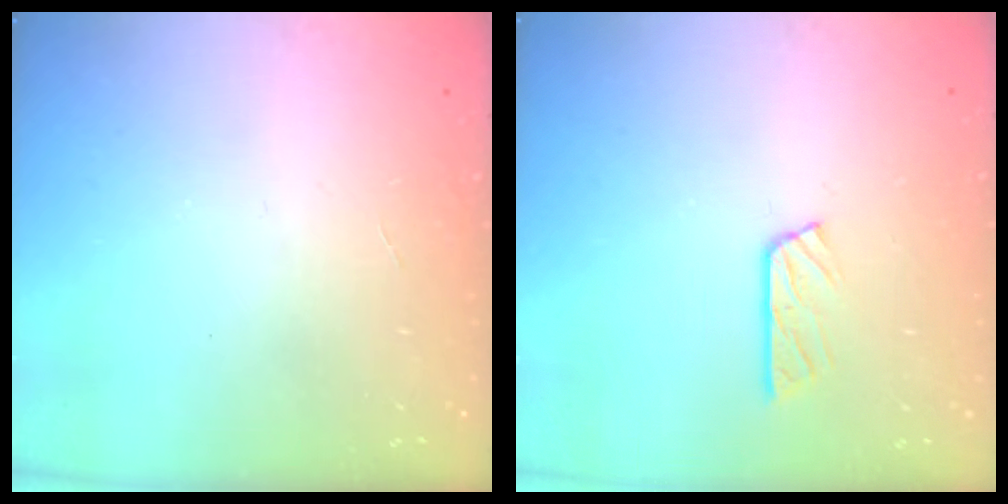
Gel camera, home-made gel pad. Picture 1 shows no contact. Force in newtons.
{"total": 5.8, "press": 5.8, "slide": 0.2}